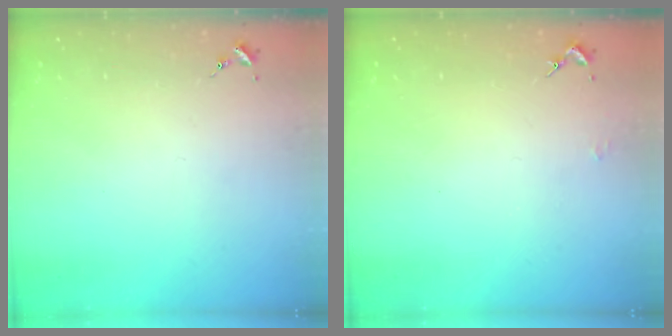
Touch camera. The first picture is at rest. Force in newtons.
{"total": 2.1, "press": 2.1, "slide": 0.3}